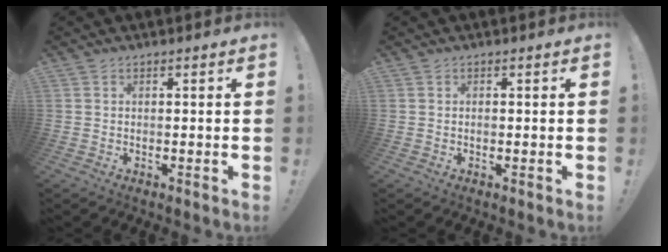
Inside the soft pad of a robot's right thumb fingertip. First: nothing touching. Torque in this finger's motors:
{"motor_torque": [0.01, 0.29, 0.19, -0.41, 0.04]}